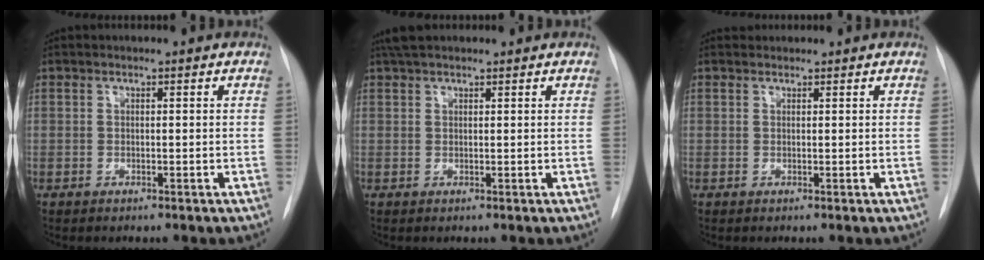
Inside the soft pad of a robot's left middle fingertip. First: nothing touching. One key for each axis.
{"total": 3.5, "fx": 2.9, "fy": 1.1, "fz": 1.6, "tx": -0.032, "ty": 0.027, "tz": 0.053}
{"total": 0.9, "fx": 0.9, "fy": 0.3, "fz": -0.2, "tx": -0.001, "ty": 0.013, "tz": 0.015}